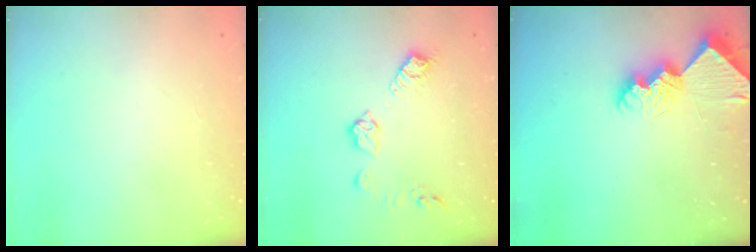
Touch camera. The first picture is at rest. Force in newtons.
{"total": 9.4, "press": 9.4, "slide": 0.2}
{"total": 9.5, "press": 9.5, "slide": 0.9}